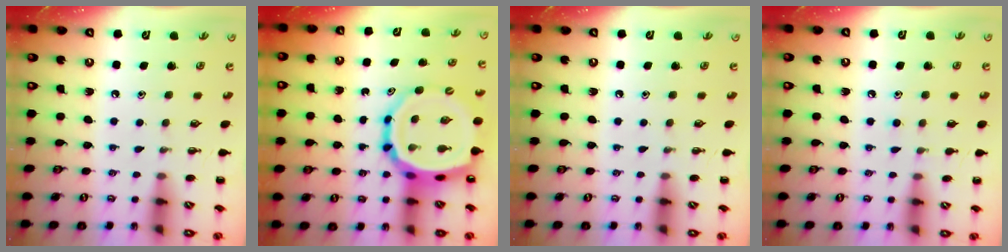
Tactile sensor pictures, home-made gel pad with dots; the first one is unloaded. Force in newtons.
{"total": 13.1, "press": 12.6, "slide": 3.5}
{"total": 0.0}
{"total": 5.2, "press": 4.9, "slide": 1.6}